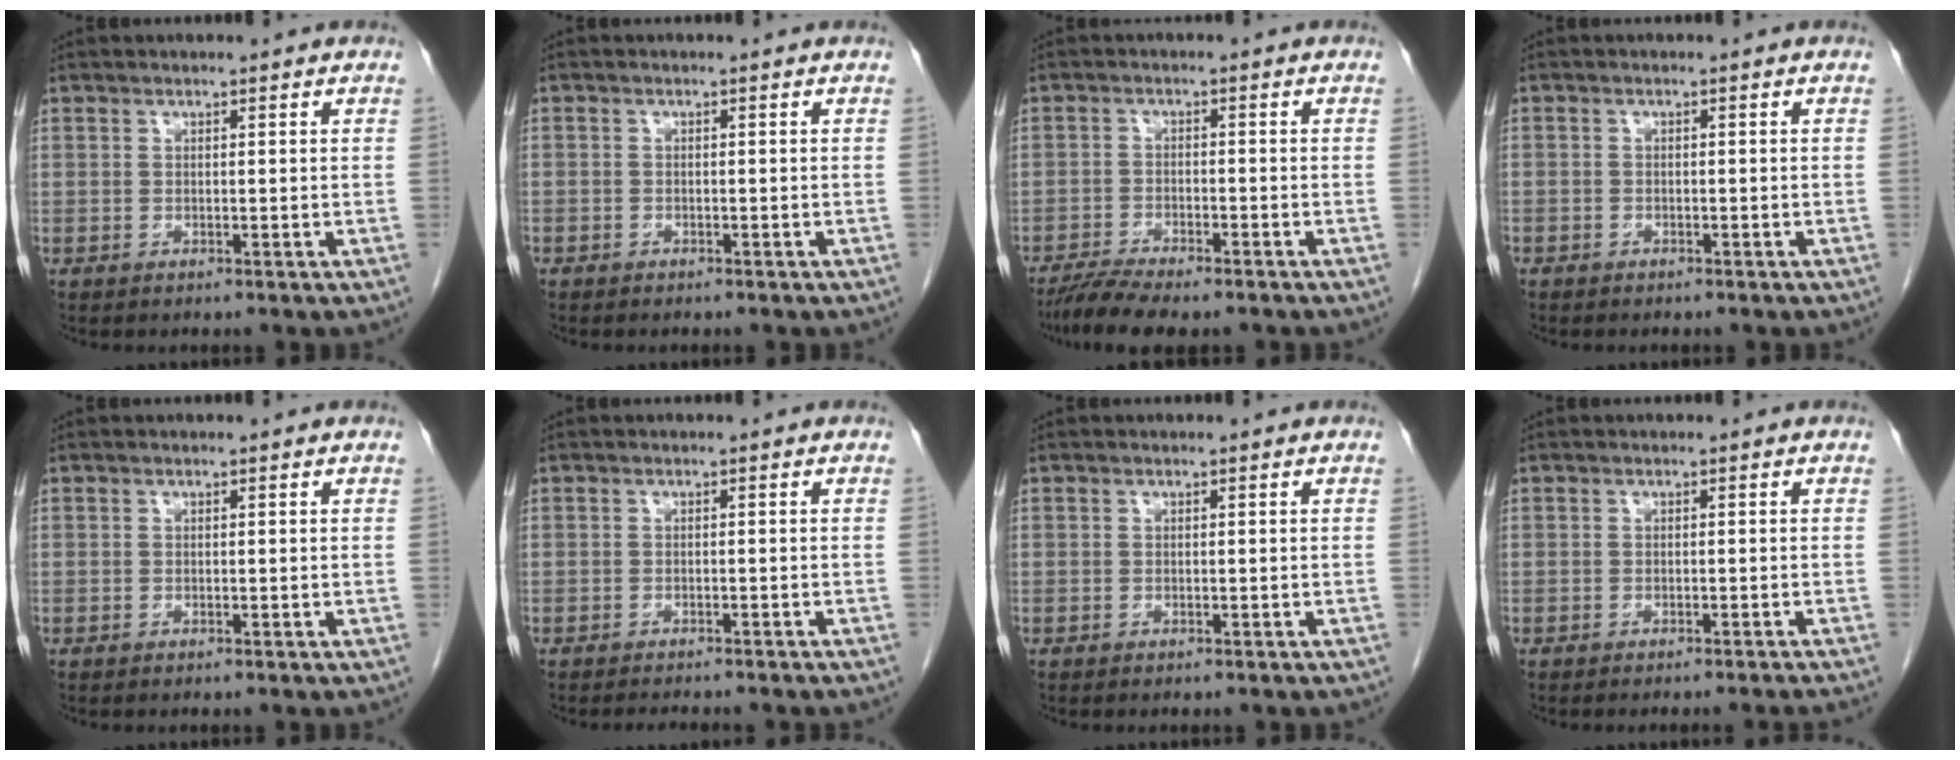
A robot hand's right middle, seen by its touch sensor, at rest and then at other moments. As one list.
[{"total": 0.7, "force": [-0.5, 0.5, 0.1], "torque": [0.001, 0.004, -0.008]}, {"total": 7.3, "force": [-6.2, 1.0, 3.8], "torque": [-0.064, -0.015, -0.103]}, {"total": 1.2, "force": [-0.9, 0.7, 0.2], "torque": [-0.004, 0.003, -0.013]}, {"total": 0.0}, {"total": 4.8, "force": [-4.3, 0.7, 2.1], "torque": [-0.025, -0.004, -0.050]}, {"total": 1.6, "force": [-1.3, 0.5, 0.7], "torque": [-0.012, -0.003, -0.013]}, {"total": 4.7, "force": [-4.3, -0.8, 1.6], "torque": [-0.011, -0.007, -0.050]}]